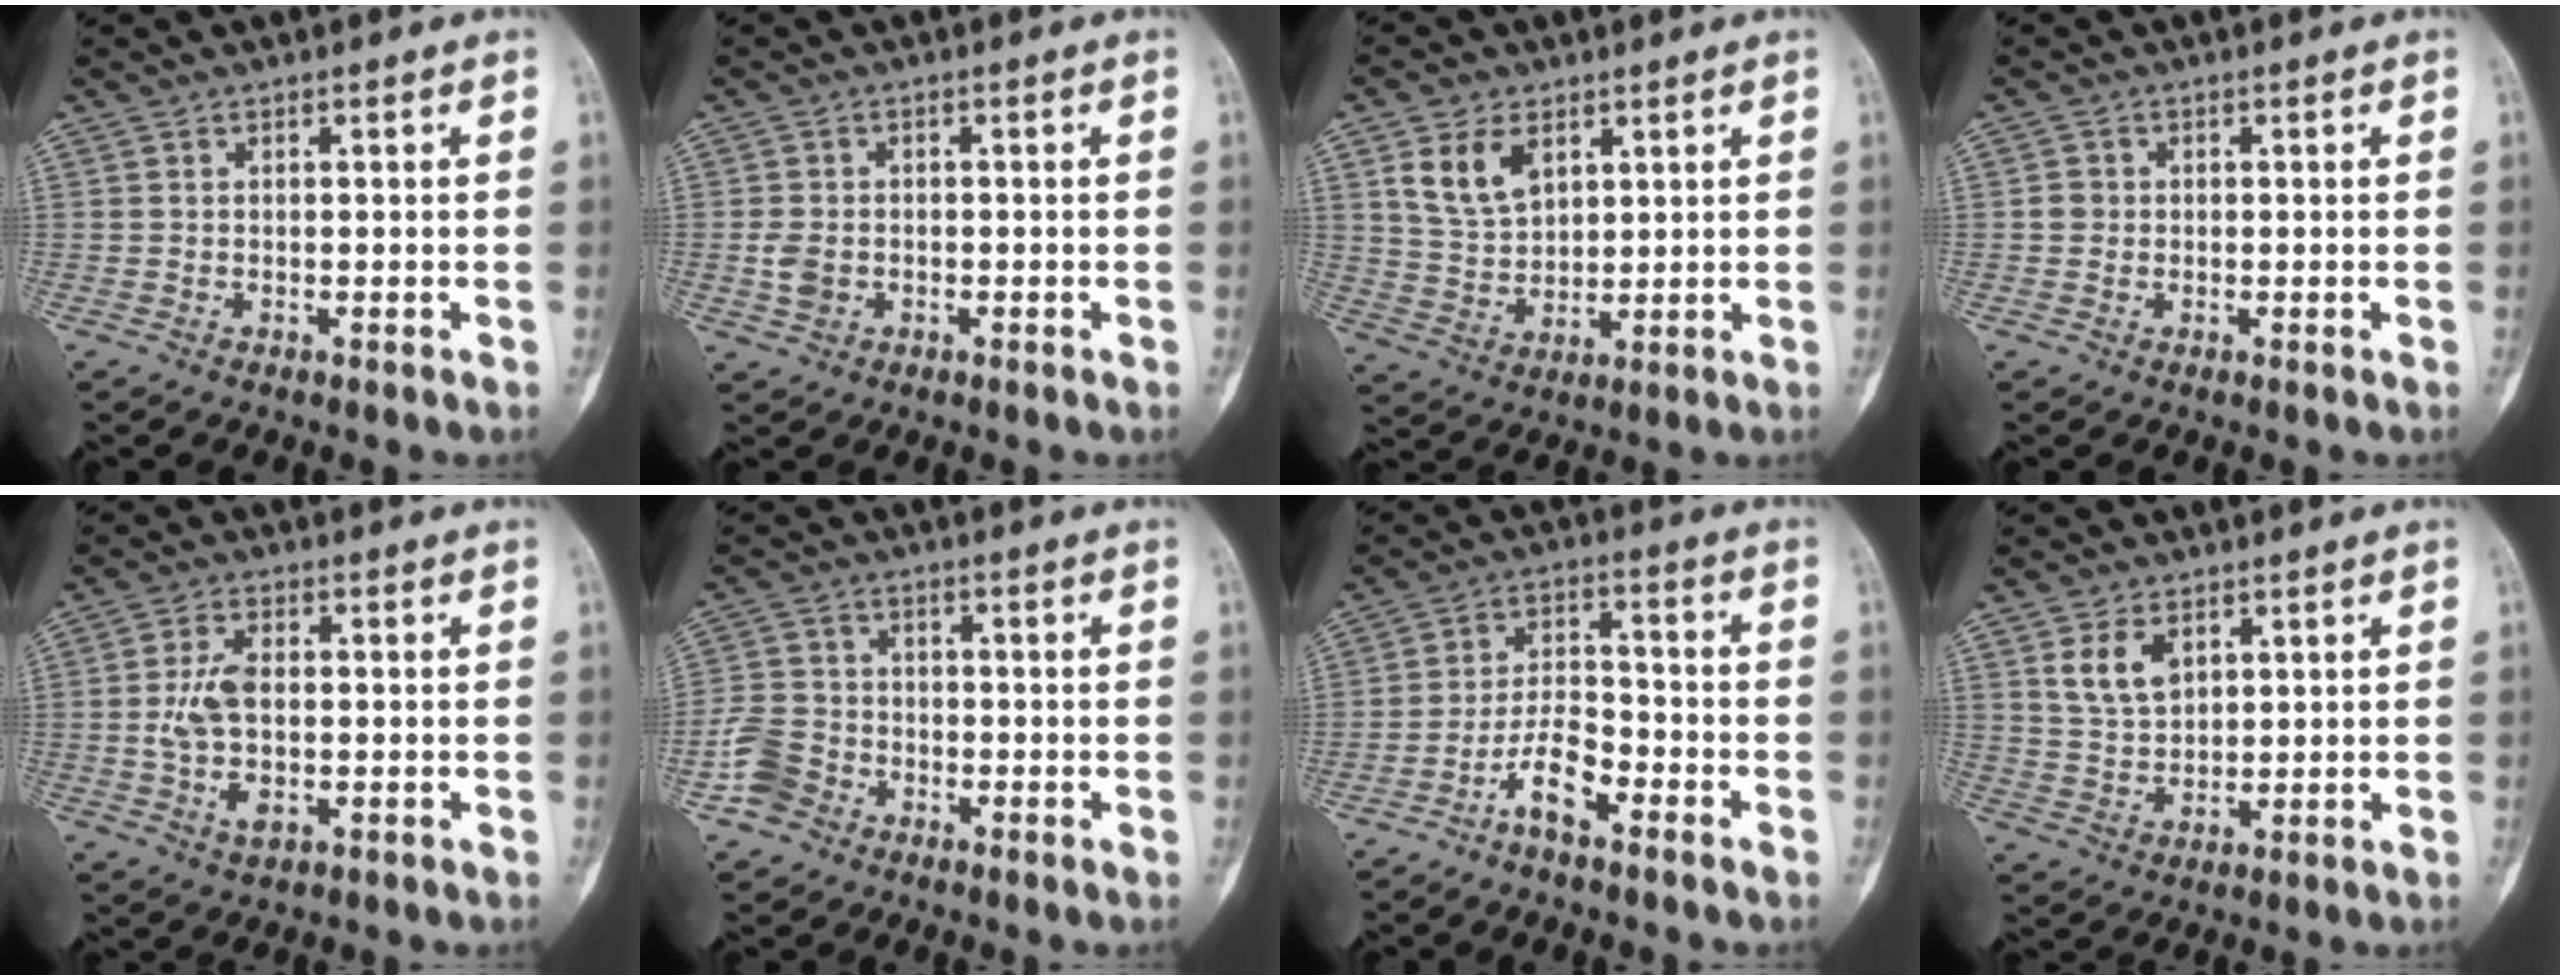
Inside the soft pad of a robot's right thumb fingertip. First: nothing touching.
{"total": 3.3, "force": [-0.8, 2.5, 2.0], "torque": [-0.034, 0.005, -0.013]}
{"total": 8.8, "force": [4.0, 5.8, 5.3], "torque": [-0.082, -0.017, 0.085]}
{"total": 1.8, "force": [-0.1, 1.7, 0.5], "torque": [0.000, 0.005, -0.002]}
{"total": 7.7, "force": [-0.5, 4.2, 6.5], "torque": [-0.131, 0.002, -0.010]}
{"total": 6.5, "force": [-3.5, 4.9, 2.5], "torque": [-0.039, 0.020, -0.073]}
{"total": 7.4, "force": [-4.7, 2.9, 5.0], "torque": [-0.084, 0.037, -0.090]}
{"total": 6.5, "force": [2.9, 4.2, 4.0], "torque": [-0.060, -0.015, 0.062]}